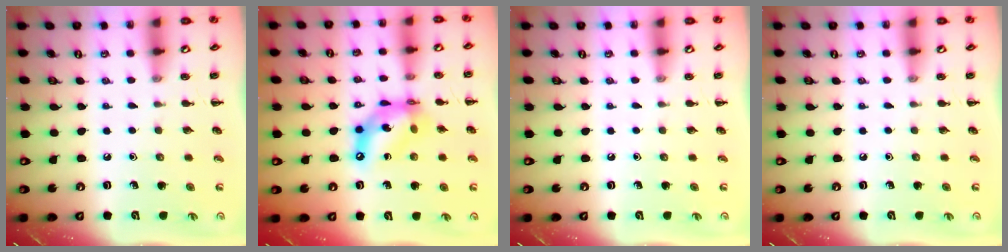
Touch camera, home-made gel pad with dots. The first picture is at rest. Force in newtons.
{"total": 12.7, "press": 12.3, "slide": 3.2}
{"total": 0.0}
{"total": 0.0}